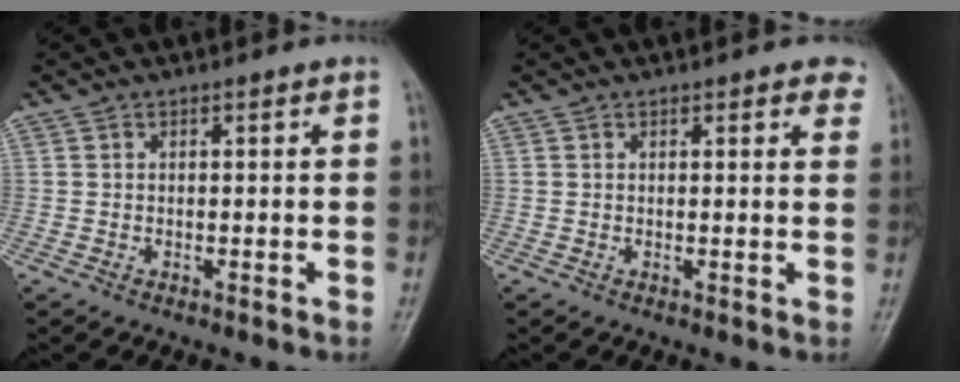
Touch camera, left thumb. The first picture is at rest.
{"total": 3.5, "force": [2.3, 1.4, 2.1], "torque": [-0.002, -0.003, 0.020]}